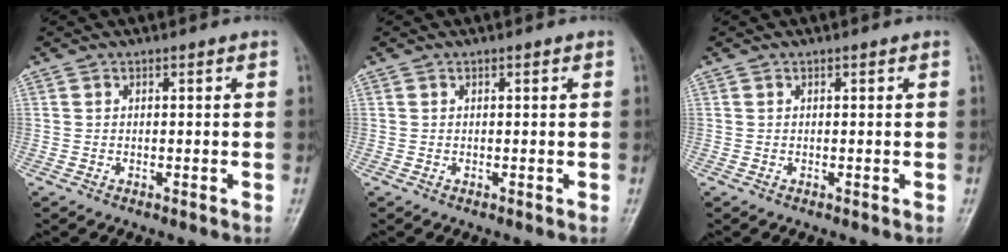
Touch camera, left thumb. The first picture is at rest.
{"total": 0.0}
{"total": 0.0}